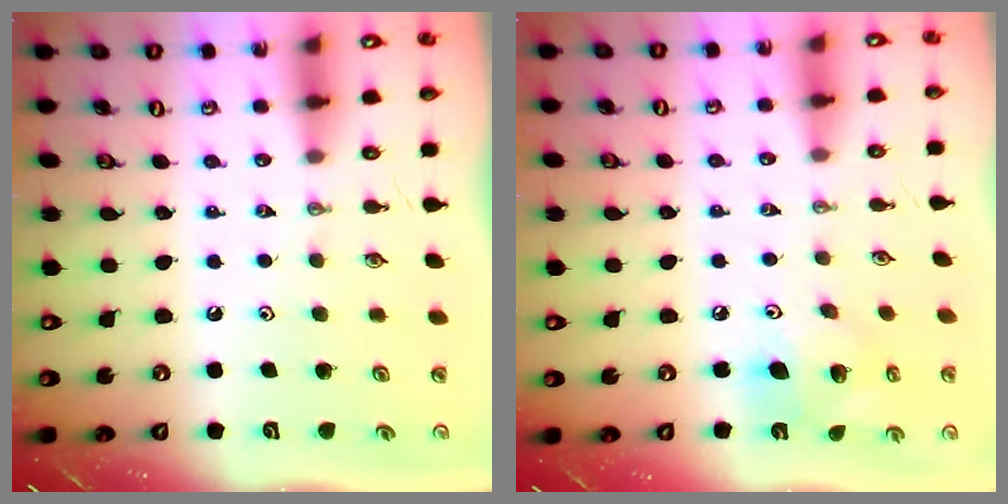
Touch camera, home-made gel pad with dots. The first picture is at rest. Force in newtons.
{"total": 11.4, "press": 11.3, "slide": 1.9}